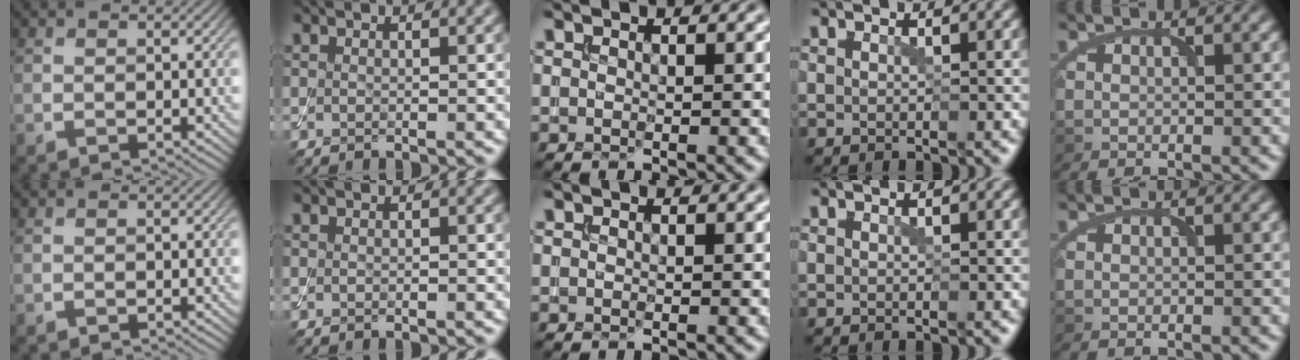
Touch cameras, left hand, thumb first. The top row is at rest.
{}